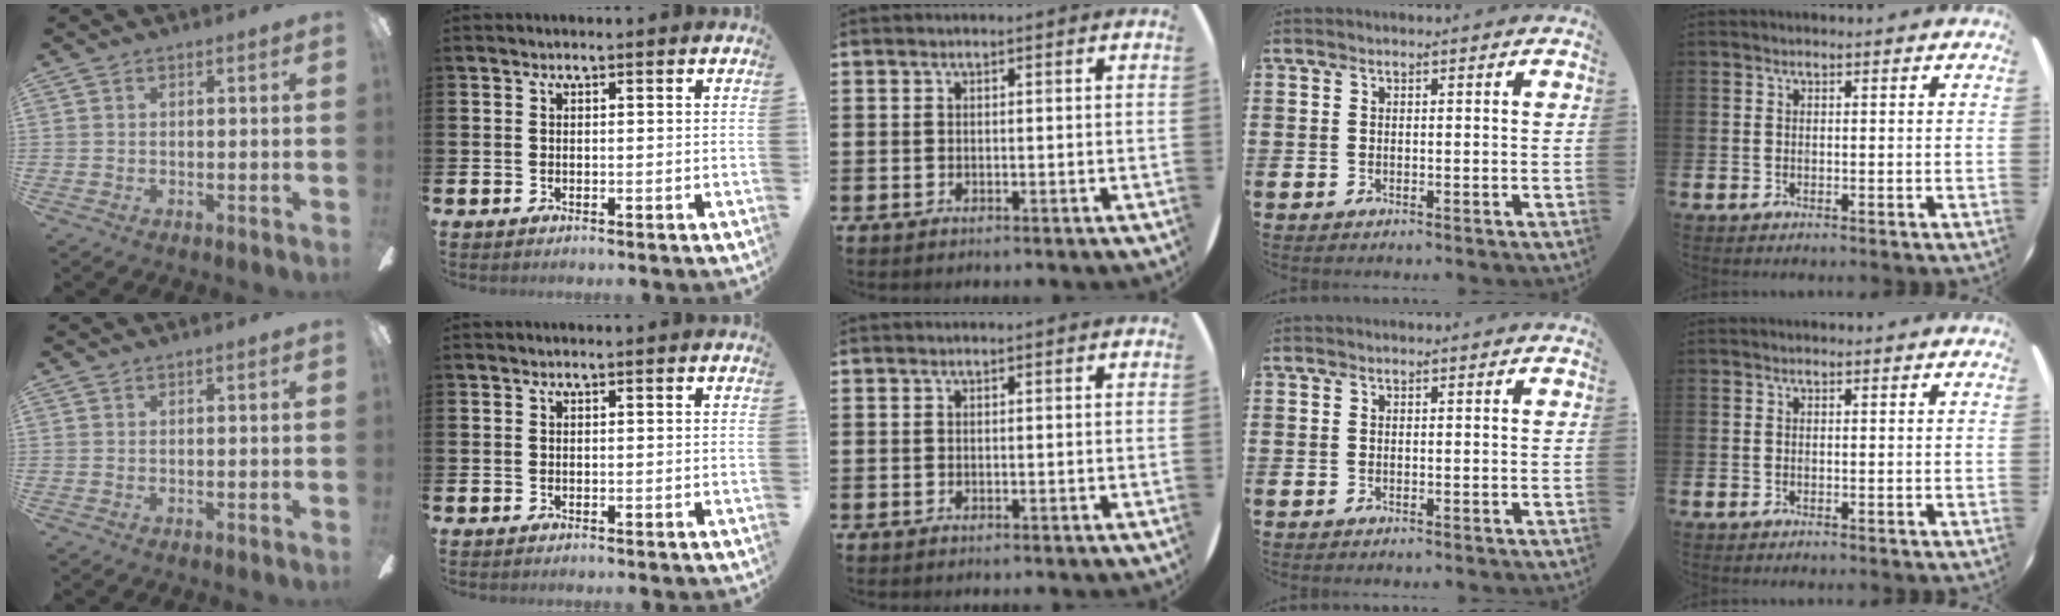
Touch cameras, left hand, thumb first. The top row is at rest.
{}